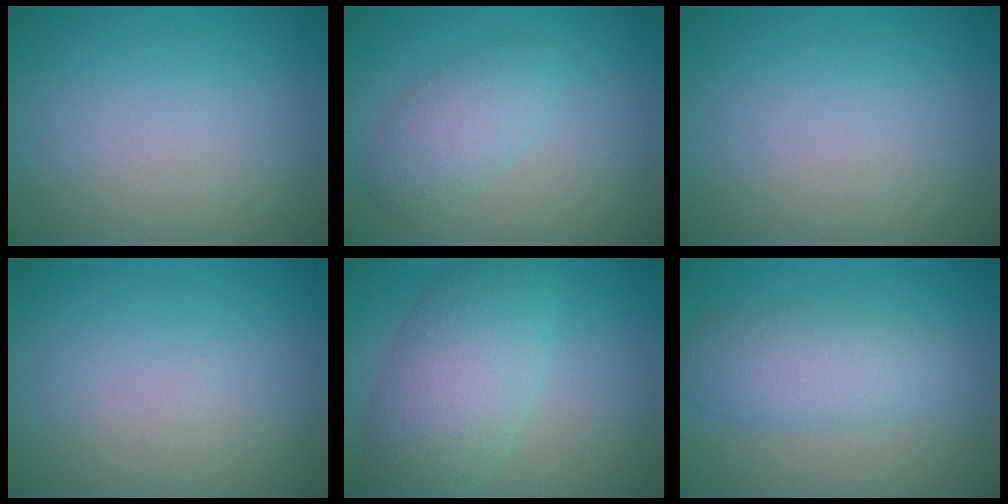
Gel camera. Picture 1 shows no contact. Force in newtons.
{"total": 2.7, "press": 2.7, "slide": 0.1}
{"total": 0.0}
{"total": 0.0}
{"total": 7.0, "press": 7.0, "slide": 0.3}
{"total": 4.4, "press": 4.4, "slide": 0.1}